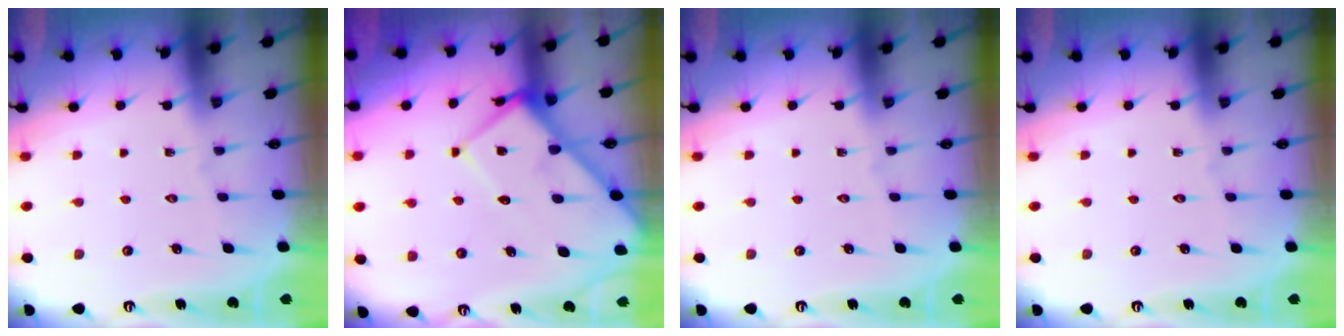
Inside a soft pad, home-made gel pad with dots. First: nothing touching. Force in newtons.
{"total": 10.4, "press": 10.3, "slide": 1.1}
{"total": 0.0}
{"total": 0.0}